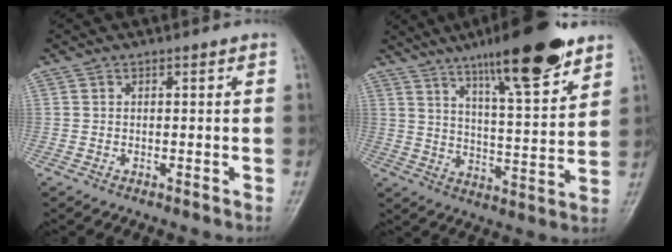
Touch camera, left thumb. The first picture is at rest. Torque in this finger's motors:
{"motor_torque": [1.15, -0.07, 1.37, -1.40, 0.30]}